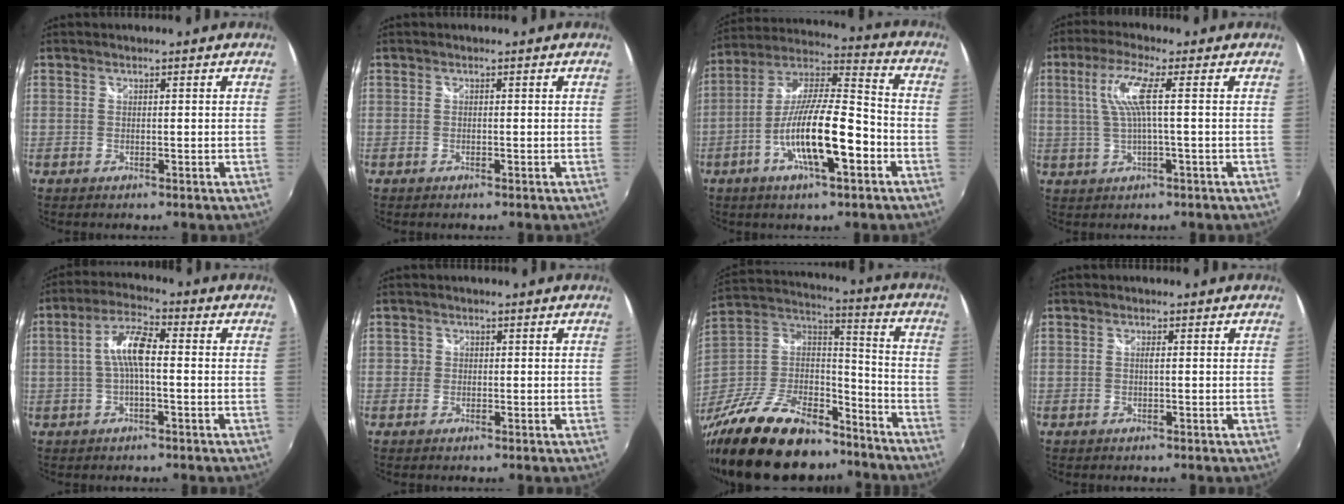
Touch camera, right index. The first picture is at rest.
{"total": 0.0}
{"total": 16.2, "force": [-5.9, 3.8, 14.6], "torque": [-0.275, -0.003, -0.110]}
{"total": 6.5, "force": [1.1, -0.1, 6.4], "torque": [-0.125, 0.000, 0.030]}
{"total": 6.9, "force": [-0.2, 1.8, 6.6], "torque": [-0.134, 0.015, -0.004]}
{"total": 1.4, "force": [-0.2, 1.4, 0.2], "torque": [-0.002, -0.001, -0.006]}
{"total": 29.8, "force": [-21.4, 13.0, 16.0], "torque": [-0.331, 0.003, -0.336]}
{"total": 0.6, "force": [0.0, -0.1, 0.6], "torque": [-0.010, 0.001, -0.001]}